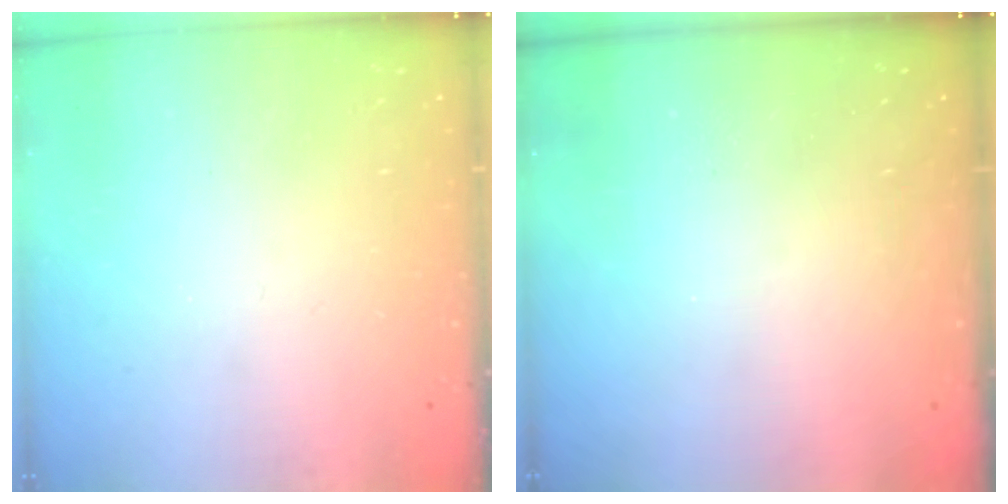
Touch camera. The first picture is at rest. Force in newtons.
{"total": 0.0}